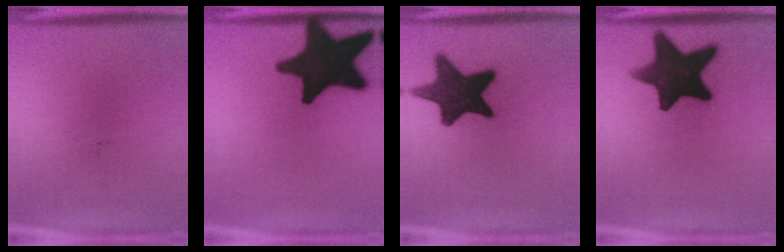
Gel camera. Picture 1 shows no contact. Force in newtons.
{"total": 20.2}
{"total": 15.5}
{"total": 15.9}